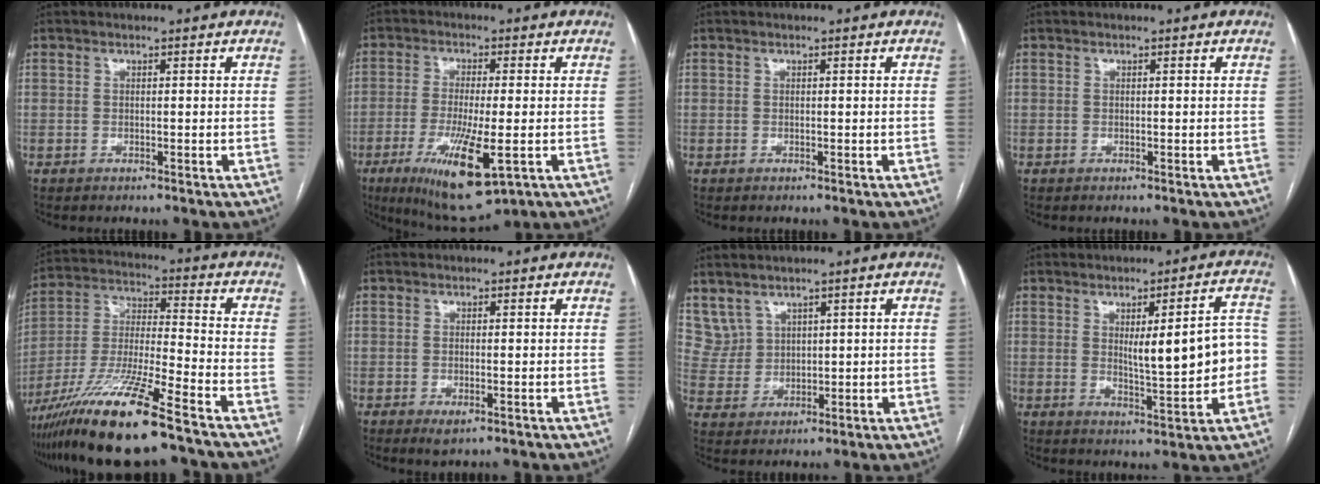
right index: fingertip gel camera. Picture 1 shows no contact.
{"total": 12.3, "force": [-4.5, 2.3, 11.2], "torque": [-0.207, -0.036, -0.069]}
{"total": 0.0}
{"total": 0.0}
{"total": 17.4, "force": [-12.0, 0.8, 12.6], "torque": [-0.269, -0.039, -0.224]}
{"total": 2.0, "force": [-0.9, 0.7, 1.6], "torque": [-0.023, -0.004, -0.010]}
{"total": 4.5, "force": [3.4, 3.0, 0.3], "torque": [-0.013, 0.013, 0.085]}
{"total": 10.5, "force": [0.0, 2.1, 10.3], "torque": [-0.136, 0.013, 0.007]}